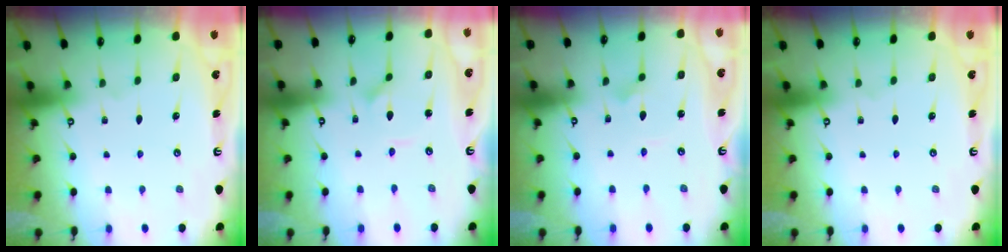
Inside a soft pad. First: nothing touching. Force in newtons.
{"total": 1.2, "press": 1.2, "slide": 0.2}
{"total": 2.2, "press": 2.2, "slide": 0.1}
{"total": 0.0}